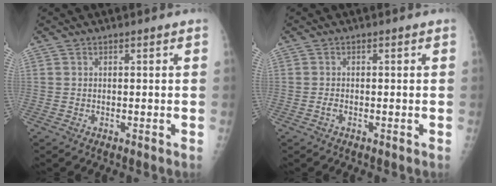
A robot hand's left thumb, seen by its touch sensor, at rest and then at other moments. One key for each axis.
{"total": 0.8, "fx": -0.4, "fy": 0.4, "fz": 0.6, "tx": -0.014, "ty": 0.001, "tz": -0.008}